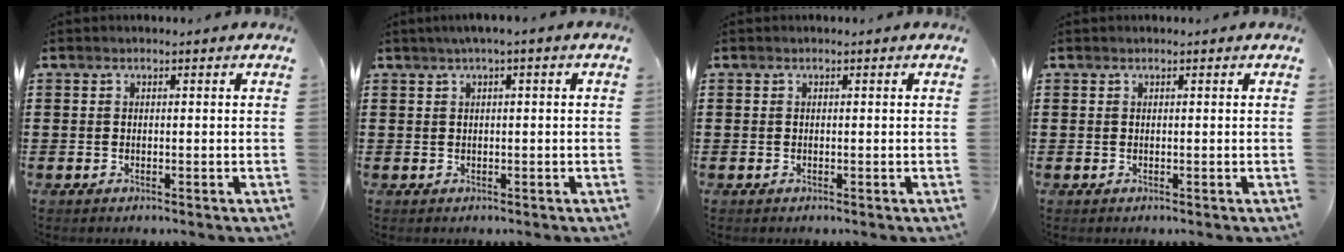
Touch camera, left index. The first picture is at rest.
{"total": 1.4, "force": [0.1, 0.0, 1.4], "torque": [-0.022, -0.003, 0.003]}
{"total": 0.0}
{"total": 0.0}